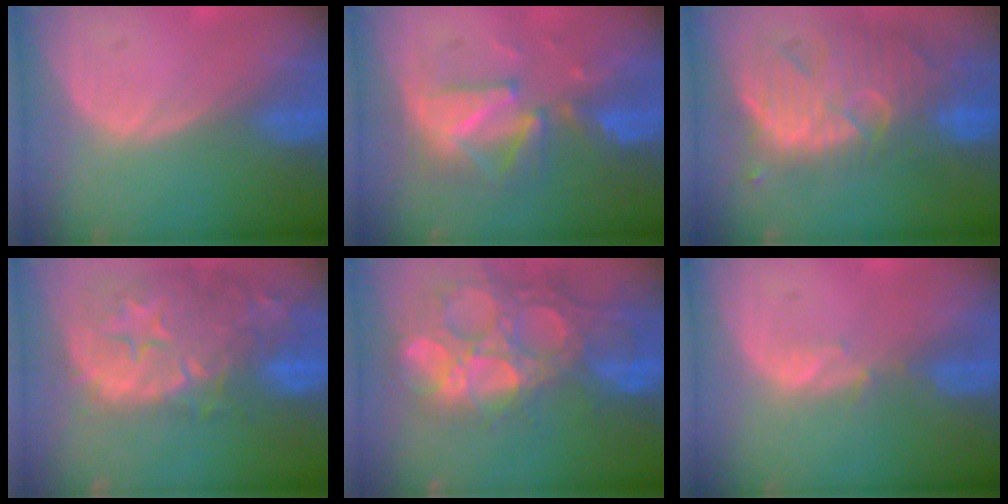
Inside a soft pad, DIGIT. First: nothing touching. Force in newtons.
{"total": 8.0, "press": 8.0, "slide": 0.6}
{"total": 13.4, "press": 11.5, "slide": 6.9}
{"total": 15.1, "press": 12.0, "slide": 9.1}
{"total": 15.1, "press": 12.5, "slide": 8.5}
{"total": 1.1, "press": 1.1, "slide": 0.2}